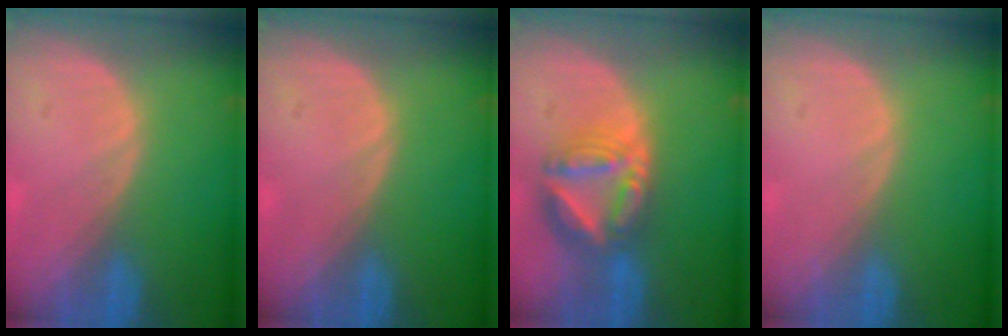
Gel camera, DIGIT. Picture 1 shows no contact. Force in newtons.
{"total": 0.0}
{"total": 8.4, "press": 7.3, "slide": 4.1}
{"total": 0.0}